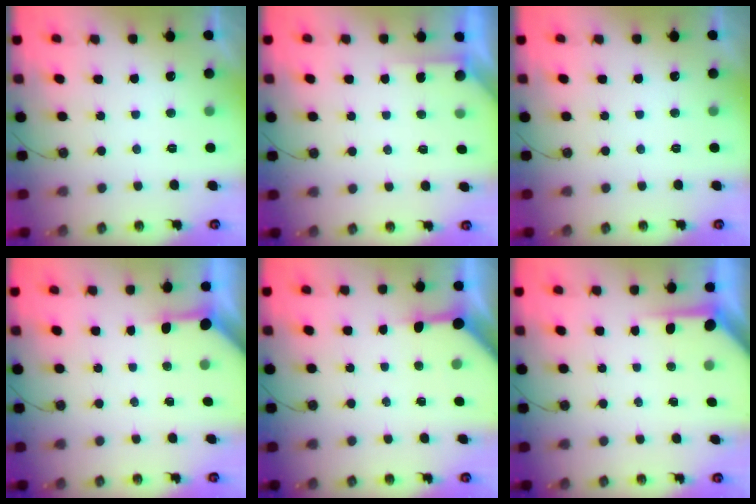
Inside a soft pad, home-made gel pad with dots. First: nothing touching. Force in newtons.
{"total": 2.5, "press": 2.5, "slide": 0.3}
{"total": 0.0}
{"total": 3.2, "press": 3.2, "slide": 0.4}
{"total": 5.0, "press": 5.0, "slide": 0.2}
{"total": 4.0, "press": 3.9, "slide": 0.2}